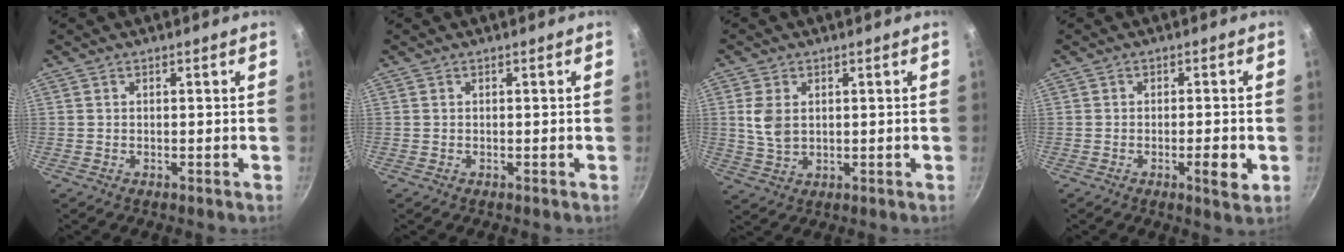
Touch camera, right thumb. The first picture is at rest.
{"total": 0.0}
{"total": 5.4, "force": [1.1, 3.6, 3.9], "torque": [-0.079, -0.008, 0.023]}
{"total": 4.4, "force": [-1.3, 1.2, 4.0], "torque": [-0.055, 0.006, -0.018]}